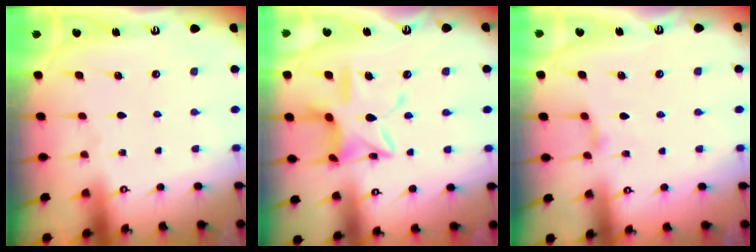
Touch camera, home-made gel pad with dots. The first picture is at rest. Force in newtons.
{"total": 12.9, "press": 12.8, "slide": 1.1}
{"total": 1.4, "press": 1.4, "slide": 0.4}